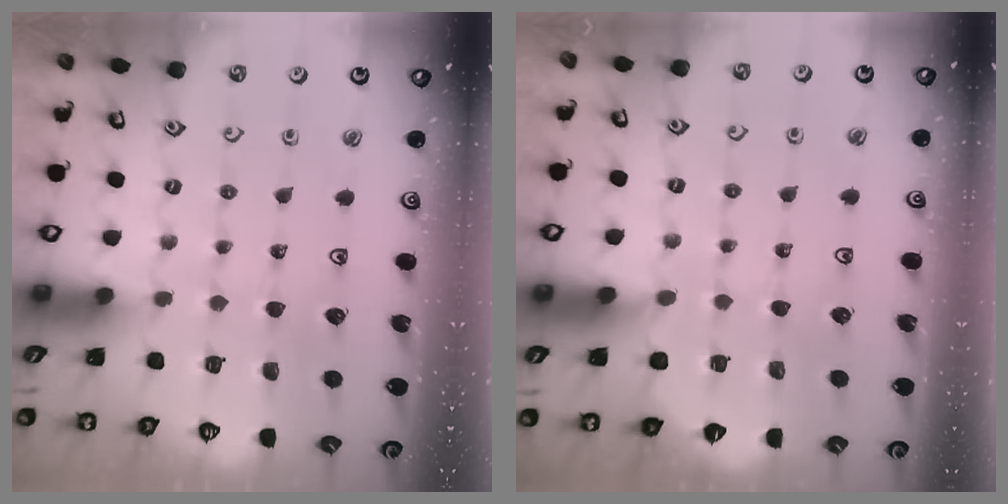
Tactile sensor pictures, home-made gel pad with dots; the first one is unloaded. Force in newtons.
{"total": 2.9, "press": 2.9, "slide": 0.3}